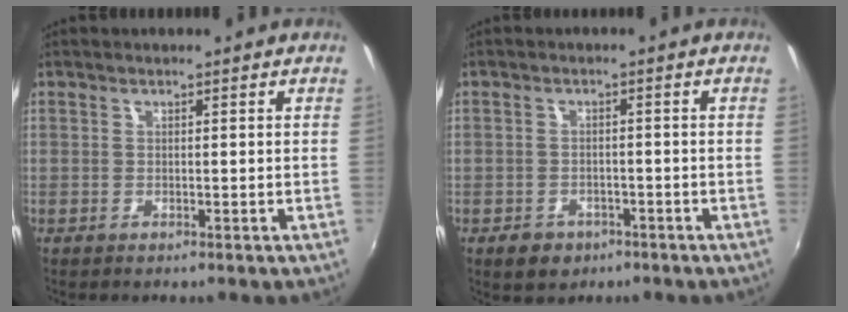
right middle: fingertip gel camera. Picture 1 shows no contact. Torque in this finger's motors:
{"motor_torque": [0.61, -0.39, 0.03, 0.03]}